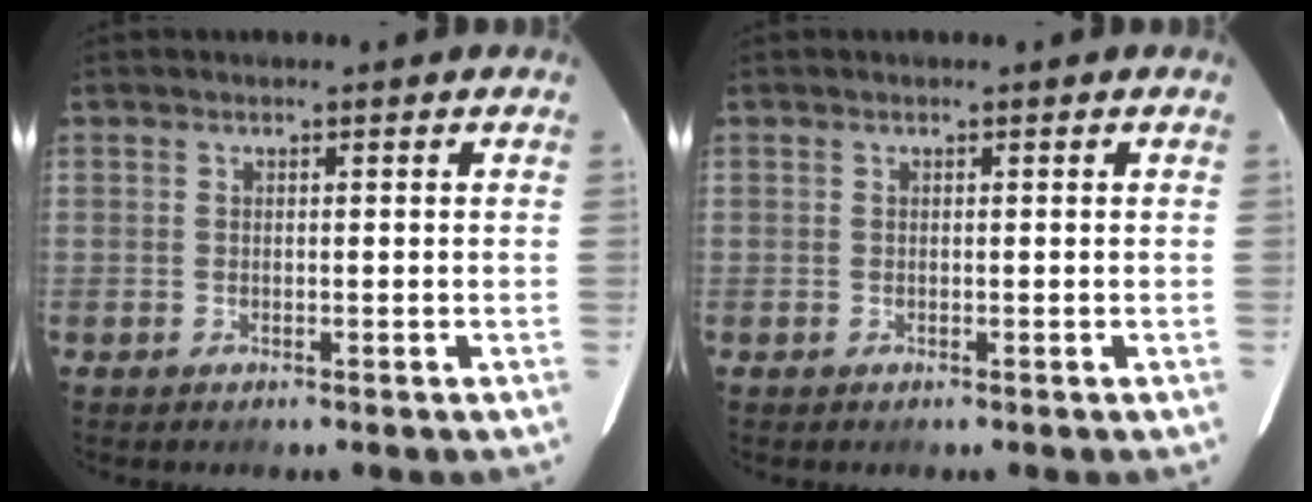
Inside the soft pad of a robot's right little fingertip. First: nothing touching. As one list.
[{"total": 0.0}]